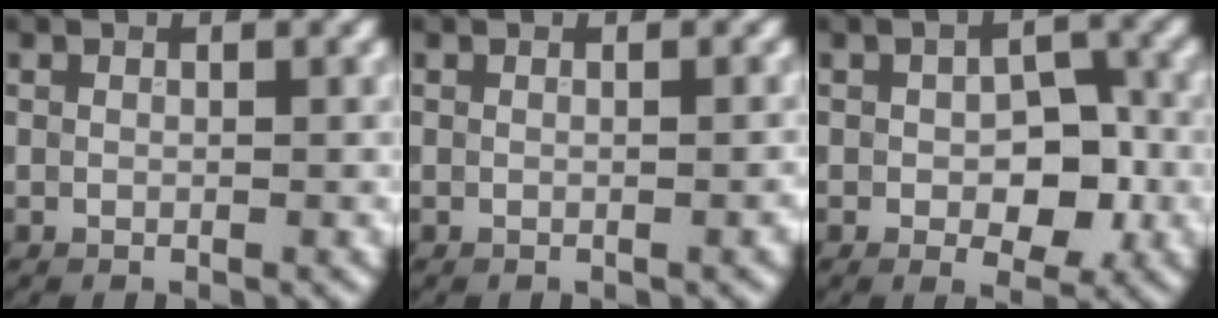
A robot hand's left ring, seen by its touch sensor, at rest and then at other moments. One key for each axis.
{"total": 0.8, "fx": -0.1, "fy": 0.2, "fz": 0.8, "tx": -0.006, "ty": 0.002, "tz": -0.001}
{"total": 5.0, "fx": -0.8, "fy": 2.8, "fz": 4.1, "tx": -0.057, "ty": -0.004, "tz": -0.011}